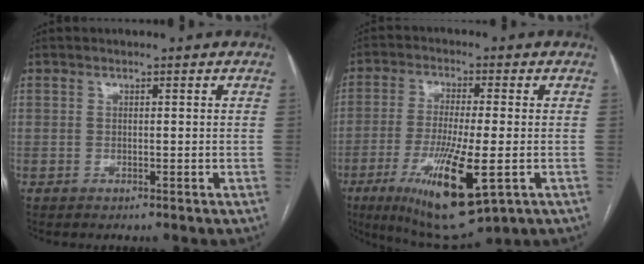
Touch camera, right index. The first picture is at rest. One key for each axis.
{"total": 14.2, "fx": -5.1, "fy": 2.4, "fz": 13.0, "tx": -0.242, "ty": -0.039, "tz": -0.080}